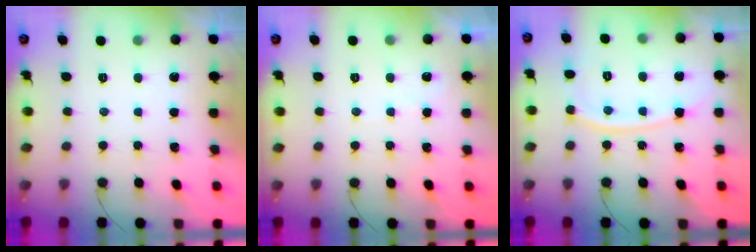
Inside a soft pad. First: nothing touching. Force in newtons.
{"total": 3.8, "press": 3.7, "slide": 0.5}
{"total": 8.9, "press": 8.9, "slide": 0.1}